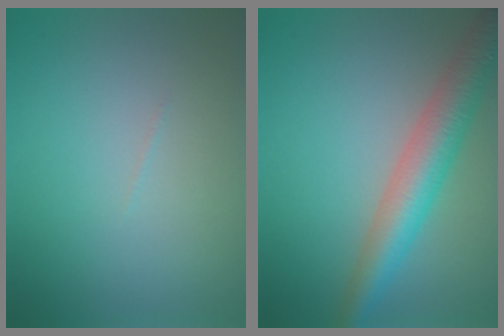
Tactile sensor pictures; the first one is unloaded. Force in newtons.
{"total": 5.6, "press": 5.6, "slide": 0.1}